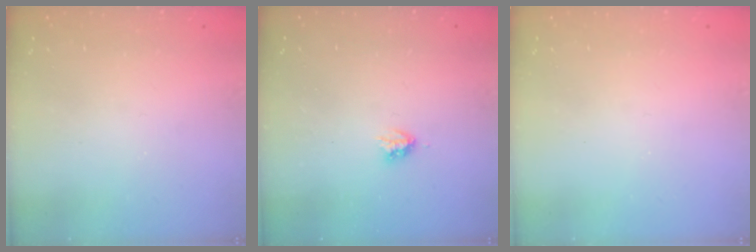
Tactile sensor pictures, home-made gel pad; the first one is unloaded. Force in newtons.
{"total": 2.9, "press": 2.9, "slide": 0.5}
{"total": 0.0}